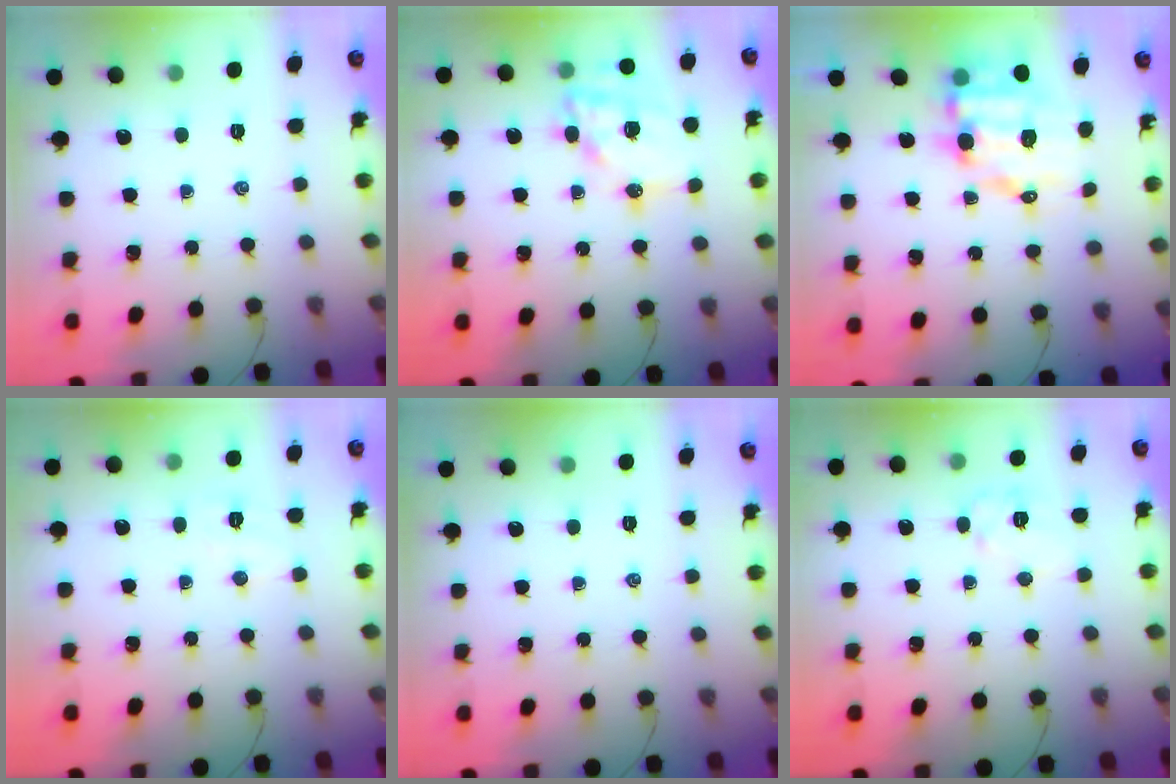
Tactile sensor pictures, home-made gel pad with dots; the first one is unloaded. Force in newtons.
{"total": 15.9, "press": 15.5, "slide": 3.9}
{"total": 9.8, "press": 9.5, "slide": 2.5}
{"total": 3.9, "press": 3.8, "slide": 0.8}
{"total": 0.0}
{"total": 6.9, "press": 6.9, "slide": 0.2}